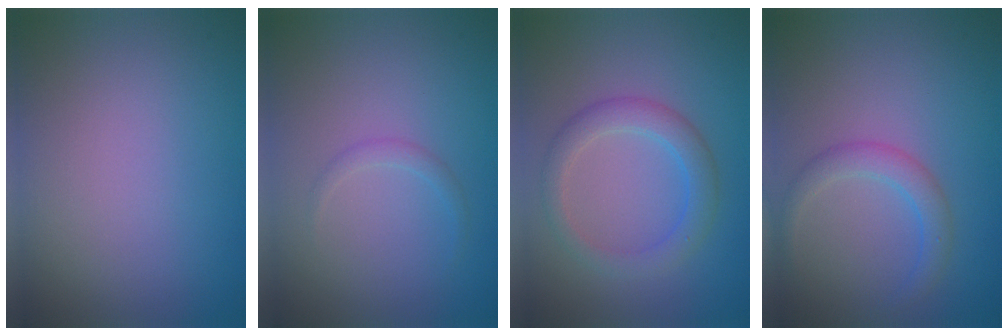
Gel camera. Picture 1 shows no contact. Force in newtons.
{"total": 0.9, "press": 0.9, "slide": 0.0}
{"total": 3.1, "press": 3.1, "slide": 0.2}
{"total": 2.3, "press": 2.3, "slide": 0.0}